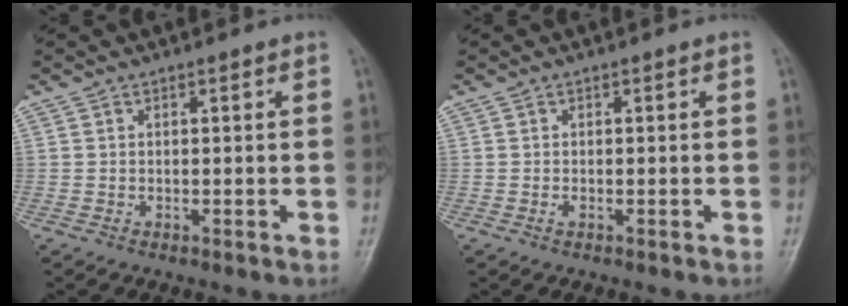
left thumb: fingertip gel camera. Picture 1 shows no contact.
{"total": 0.6, "force": [-0.4, 0.3, 0.3], "torque": [-0.009, -0.001, -0.008]}